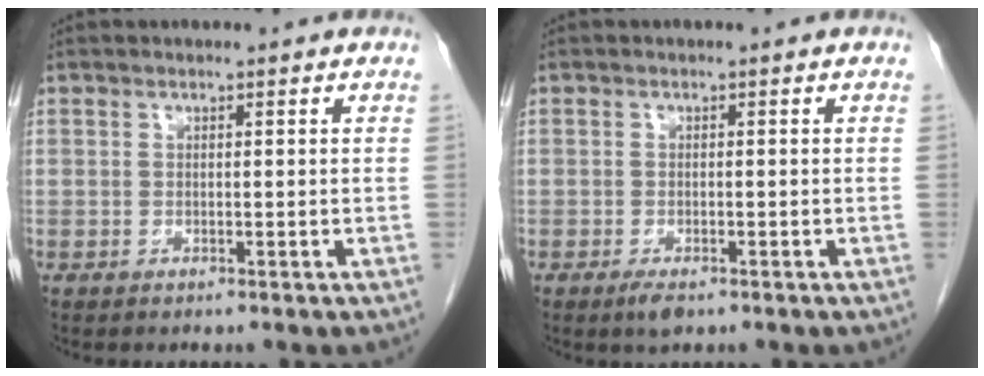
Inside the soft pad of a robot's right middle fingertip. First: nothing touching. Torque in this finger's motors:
{"motor_torque": [0.38, -0.09, 0.00, 0.00]}